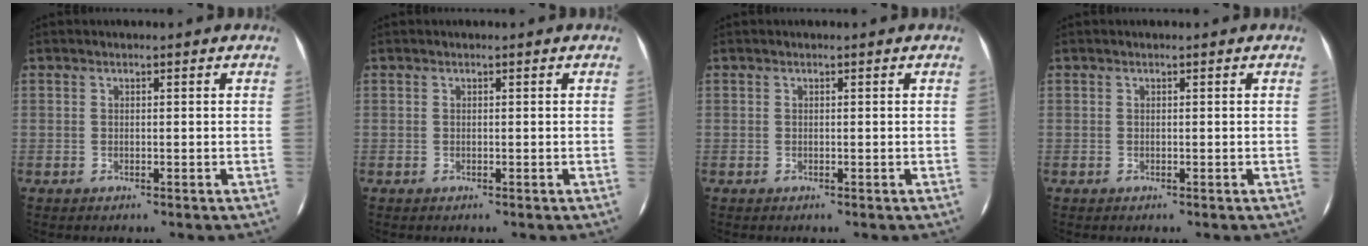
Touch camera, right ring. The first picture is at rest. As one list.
[{"total": 0.0}, {"total": 0.0}, {"total": 0.0}]